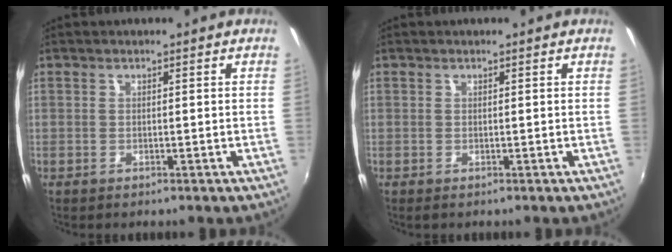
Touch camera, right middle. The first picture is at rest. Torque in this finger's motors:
{"motor_torque": [0.25, -0.26, 0.03, 0.01]}